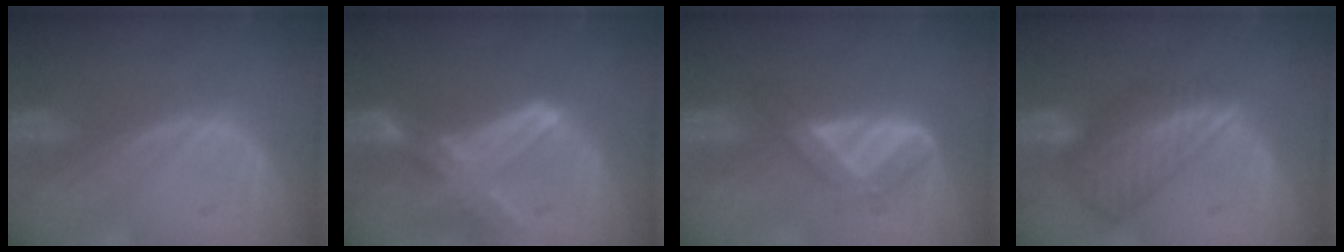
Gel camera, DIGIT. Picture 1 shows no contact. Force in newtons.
{"total": 7.9, "press": 7.0, "slide": 3.6}
{"total": 5.7, "press": 4.8, "slide": 3.1}
{"total": 8.7, "press": 7.6, "slide": 4.2}